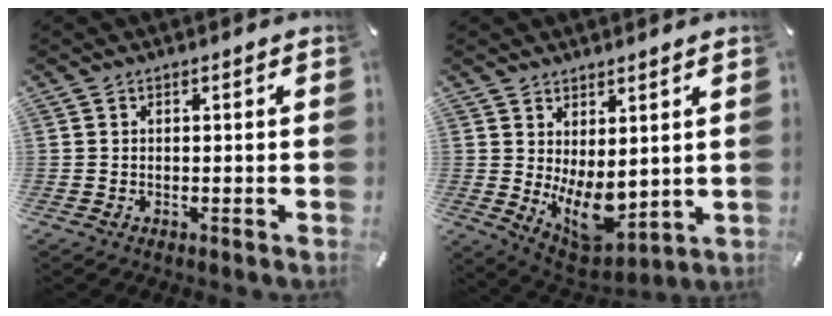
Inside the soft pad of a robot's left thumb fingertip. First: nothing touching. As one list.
[{"total": 10.0, "force": [0.4, 6.7, 7.4], "torque": [-0.101, -0.026, 0.014]}]